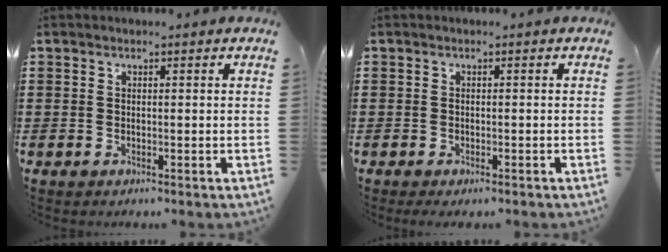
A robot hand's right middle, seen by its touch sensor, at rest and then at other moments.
{"total": 0.5, "force": [-0.5, 0.1, 0.2], "torque": [-0.006, -0.004, -0.008]}